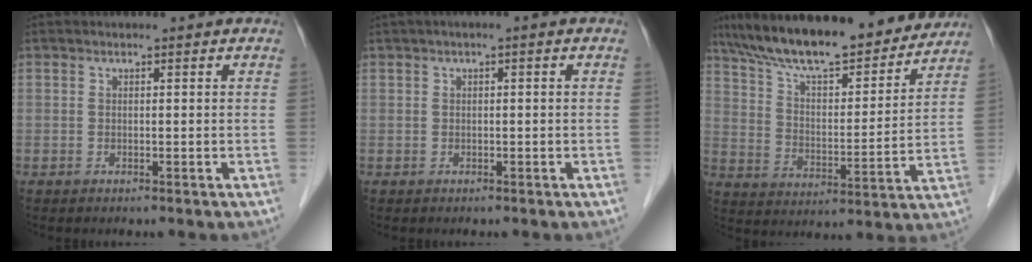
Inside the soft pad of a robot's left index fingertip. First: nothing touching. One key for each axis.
{"total": 1.2, "fx": 0.2, "fy": 0.2, "fz": 1.1, "tx": -0.020, "ty": 0.008, "tz": 0.001}
{"total": 20.8, "fx": 18.2, "fy": 4.1, "fz": 9.2, "tx": -0.153, "ty": 0.008, "tz": 0.282}